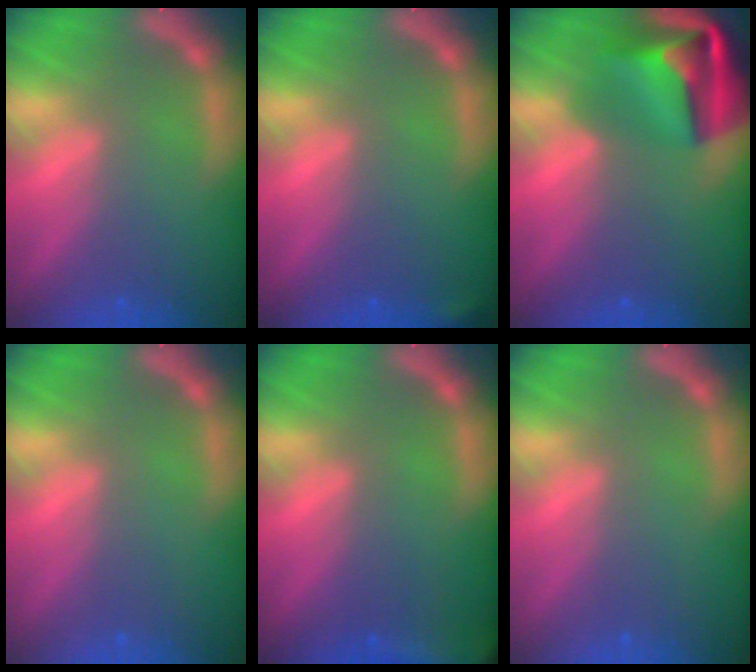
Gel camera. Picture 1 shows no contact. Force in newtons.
{"total": 0.9}
{"total": 10.1}
{"total": 0.0}
{"total": 9.5}
{"total": 0.0}